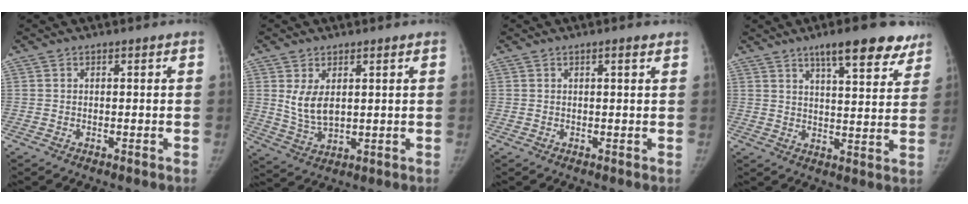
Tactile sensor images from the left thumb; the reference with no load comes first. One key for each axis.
{"total": 6.3, "fx": 1.8, "fy": 3.6, "fz": 4.8, "tx": -0.082, "ty": -0.019, "tz": 0.046}
{"total": 1.5, "fx": 0.9, "fy": 0.2, "fz": 1.2, "tx": -0.018, "ty": -0.002, "tz": 0.012}
{"total": 14.0, "fx": 9.6, "fy": 4.0, "fz": 9.3, "tx": -0.090, "ty": -0.043, "tz": 0.132}